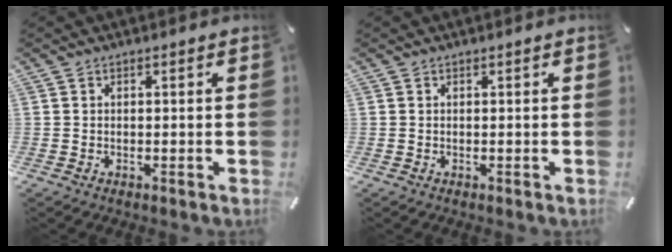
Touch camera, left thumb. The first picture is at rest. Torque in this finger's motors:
{"motor_torque": [0.00, 0.00, 0.00, 0.00, 0.00]}